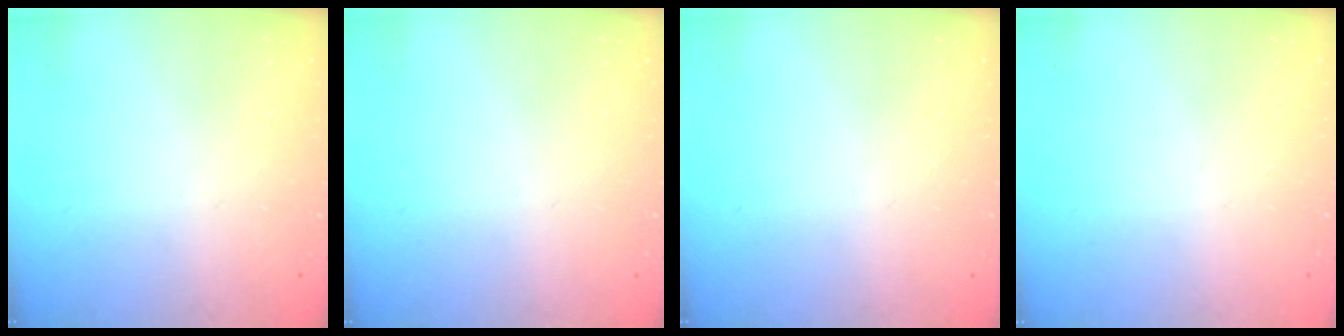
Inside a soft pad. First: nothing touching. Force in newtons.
{"total": 0.0}
{"total": 0.0}
{"total": 0.0}